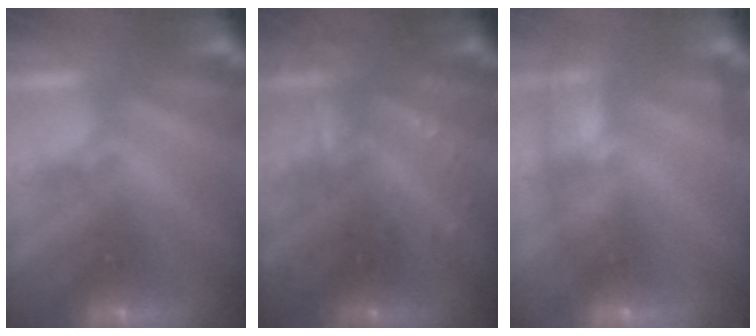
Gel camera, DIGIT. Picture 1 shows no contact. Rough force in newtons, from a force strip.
{"total": 3.0}
{"total": 2.4}